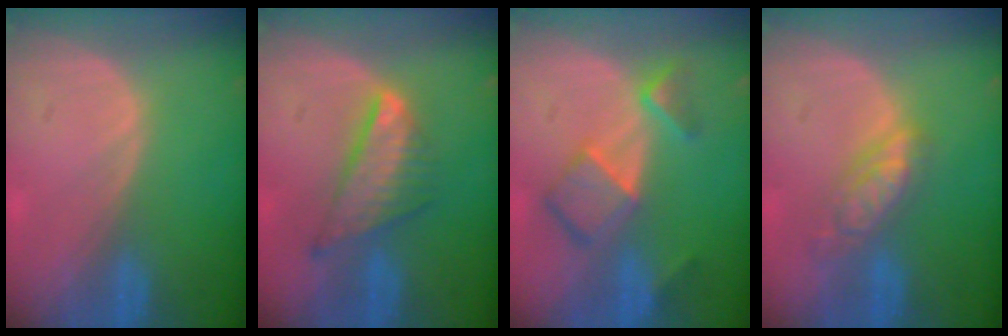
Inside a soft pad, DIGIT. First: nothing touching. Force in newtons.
{"total": 7.6, "press": 6.6, "slide": 3.7}
{"total": 7.4, "press": 6.4, "slide": 3.7}
{"total": 5.7, "press": 5.1, "slide": 2.6}